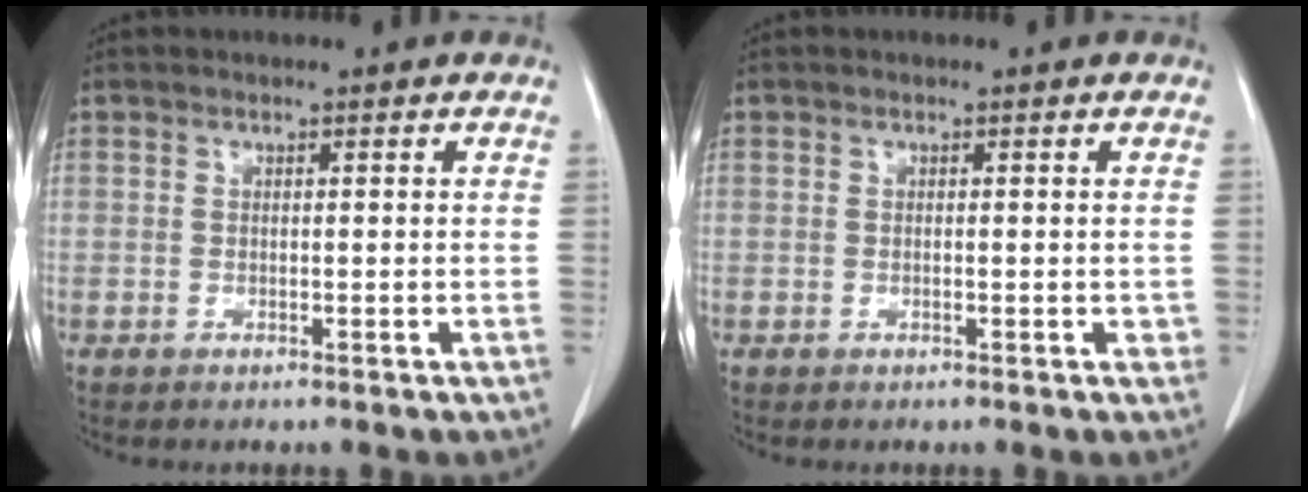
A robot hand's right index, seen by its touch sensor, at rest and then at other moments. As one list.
[{"total": 0.7, "force": [-0.1, 0.4, 0.6], "torque": [-0.005, 0.000, -0.003]}]